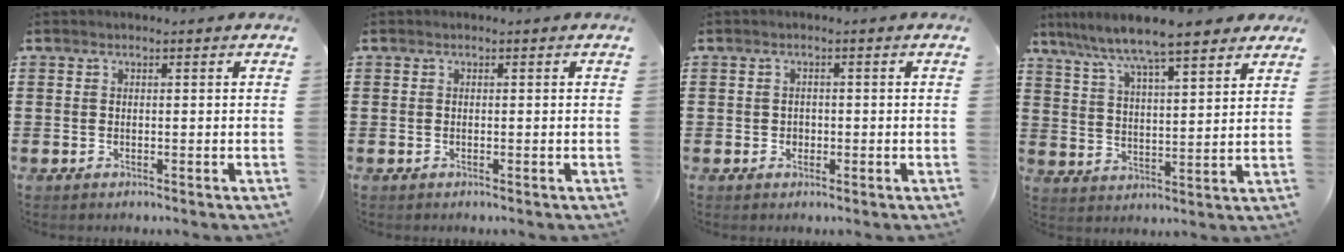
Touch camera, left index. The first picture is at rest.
{"total": 0.0}
{"total": 1.0, "force": [-0.1, 0.9, 0.4], "torque": [-0.011, 0.004, -0.004]}
{"total": 7.5, "force": [6.5, 0.4, 3.7], "torque": [-0.098, -0.031, 0.109]}